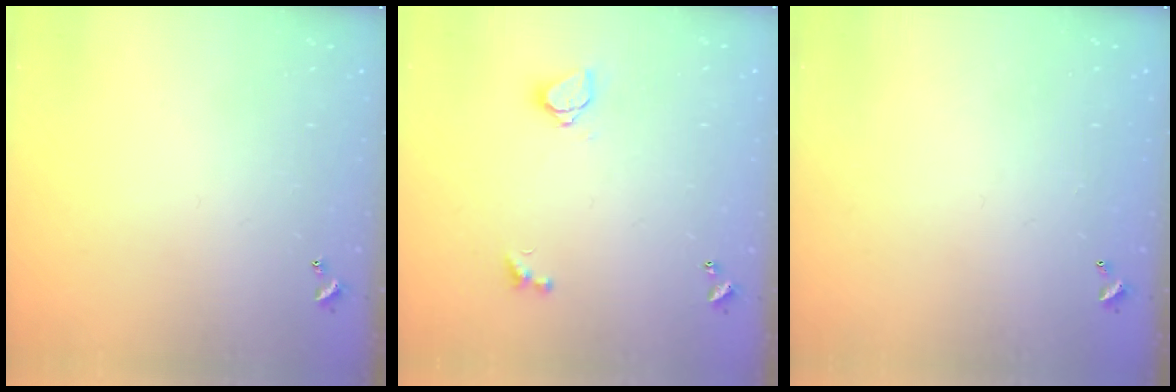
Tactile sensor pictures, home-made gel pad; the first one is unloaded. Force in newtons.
{"total": 1.6, "press": 1.5, "slide": 0.5}
{"total": 2.8, "press": 2.8, "slide": 0.1}